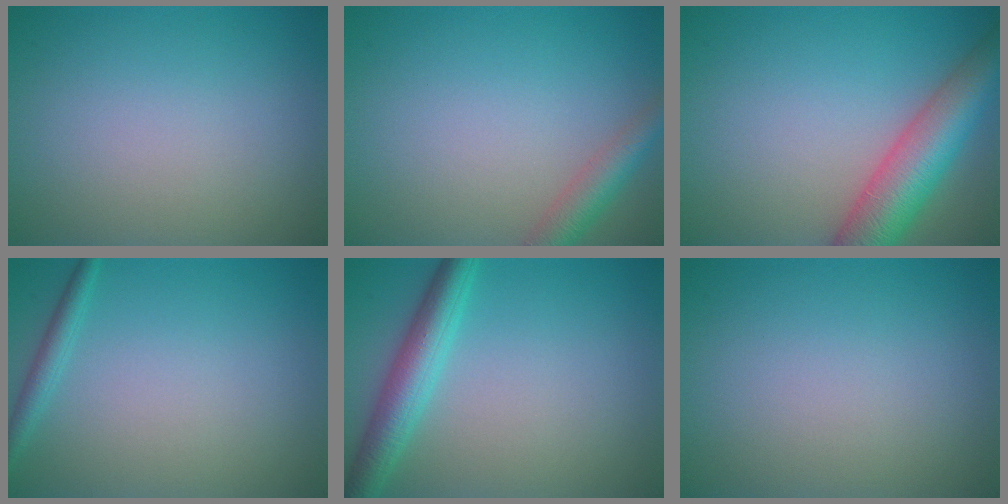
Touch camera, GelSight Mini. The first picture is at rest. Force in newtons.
{"total": 2.9, "press": 2.9, "slide": 0.2}
{"total": 7.4, "press": 7.4, "slide": 0.4}
{"total": 1.5, "press": 1.4, "slide": 0.1}
{"total": 4.3, "press": 4.3, "slide": 0.1}
{"total": 0.0}